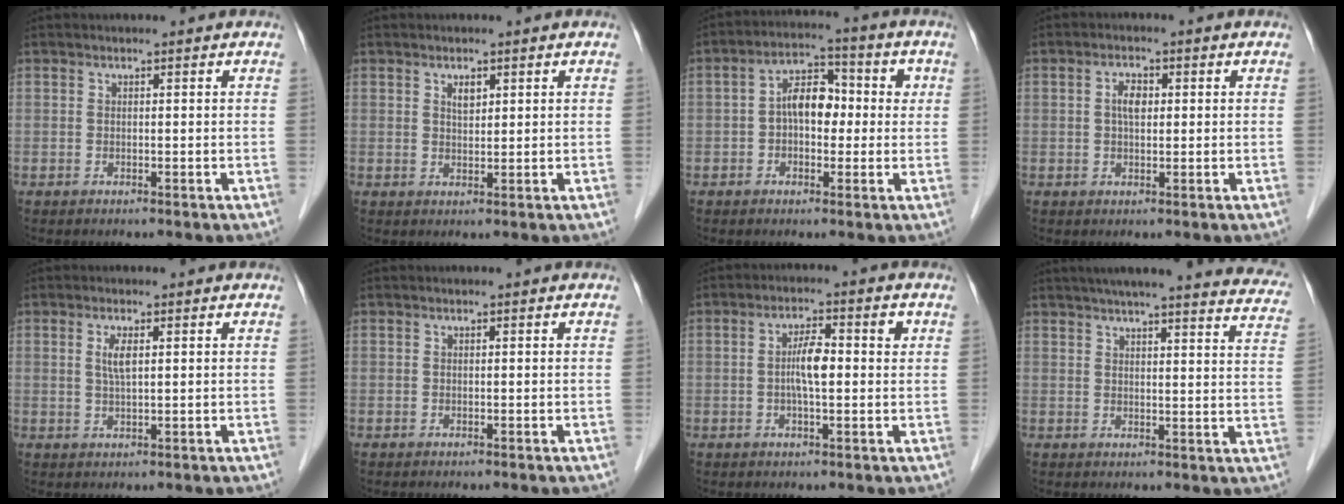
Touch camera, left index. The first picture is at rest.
{"total": 1.7, "force": [1.0, 0.8, 1.2], "torque": [-0.022, 0.003, 0.019]}
{"total": 7.6, "force": [0.2, 4.6, 6.1], "torque": [-0.100, 0.042, -0.002]}
{"total": 2.7, "force": [0.5, 1.3, 2.3], "torque": [-0.046, 0.008, 0.008]}
{"total": 2.5, "force": [0.7, 0.4, 2.4], "torque": [-0.054, 0.000, 0.015]}
{"total": 0.0}
{"total": 5.5, "force": [0.4, 1.4, 5.3], "torque": [-0.103, 0.021, 0.003]}
{"total": 25.3, "force": [22.8, 2.1, 10.8], "torque": [-0.149, -0.041, 0.258]}